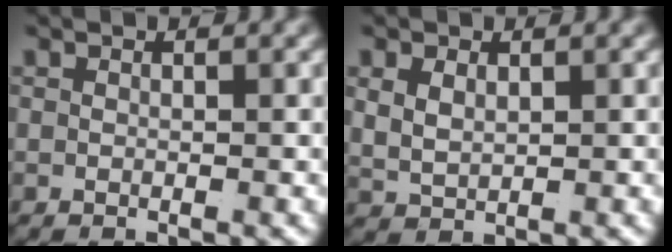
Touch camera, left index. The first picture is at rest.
{"total": 2.9, "force": [0.8, 2.3, 1.5], "torque": [-0.044, -0.010, 0.027]}